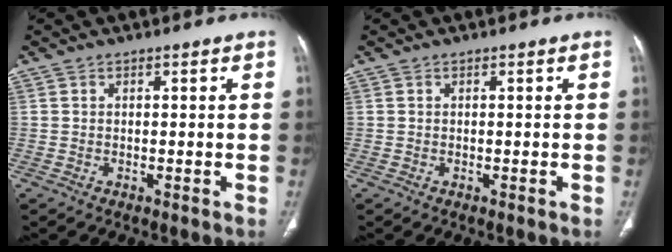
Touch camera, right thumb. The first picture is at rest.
{"total": 0.0}